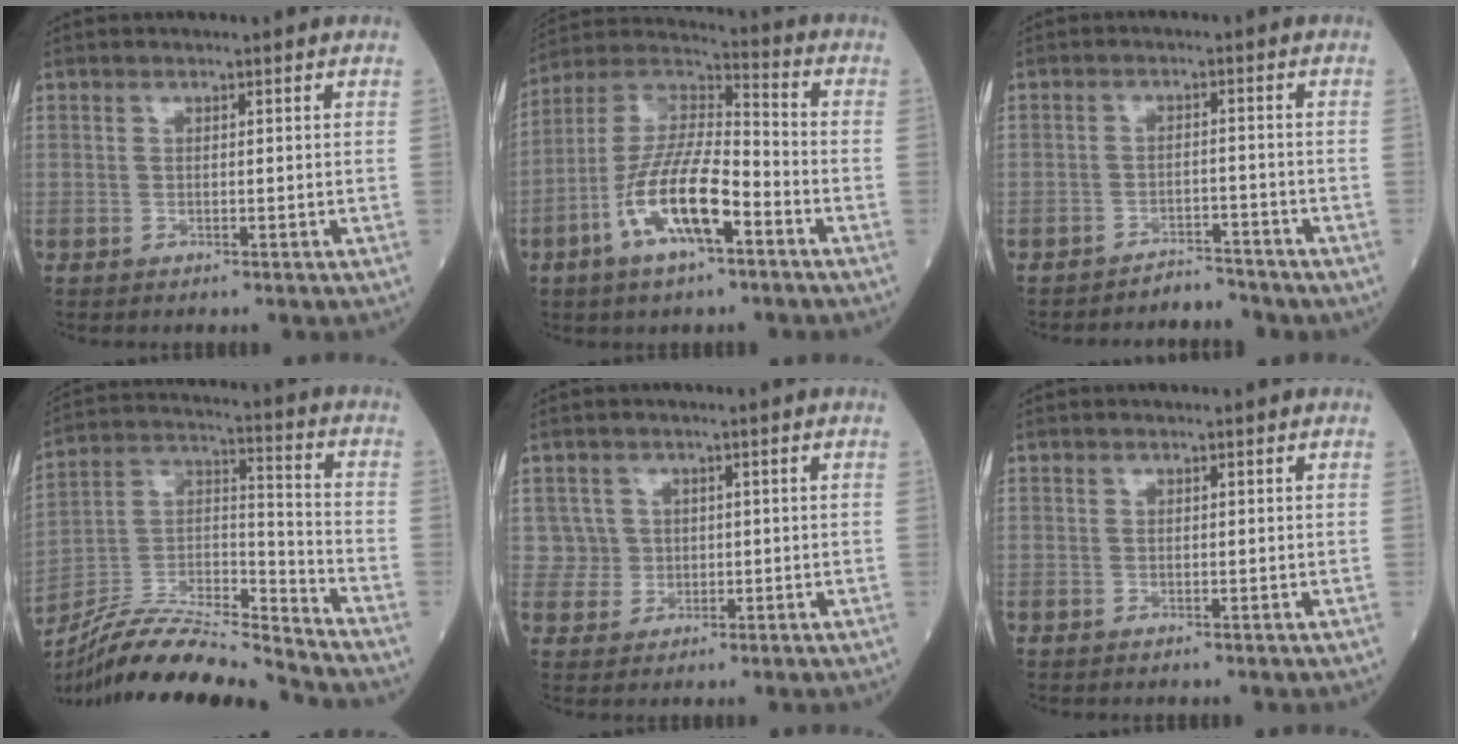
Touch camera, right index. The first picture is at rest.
{"total": 13.9, "force": [-5.8, 3.7, 12.1], "torque": [-0.241, 0.005, -0.110]}
{"total": 4.0, "force": [-3.9, 1.1, -0.6], "torque": [0.013, 0.003, -0.058]}
{"total": 19.2, "force": [-18.0, 0.2, 6.6], "torque": [-0.128, 0.018, -0.322]}
{"total": 3.0, "force": [0.6, 3.0, -0.3], "torque": [0.018, 0.007, 0.009]}
{"total": 0.0}